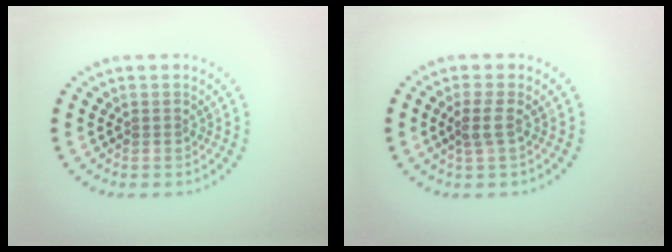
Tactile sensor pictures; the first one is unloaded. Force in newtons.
{"total": 1.7, "press": 1.5, "slide": 0.8}